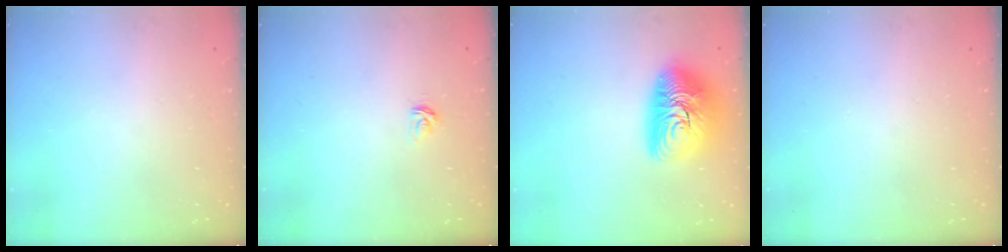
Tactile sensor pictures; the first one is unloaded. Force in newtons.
{"total": 2.9, "press": 2.9, "slide": 0.4}
{"total": 14.9, "press": 14.9, "slide": 1.2}
{"total": 0.0}